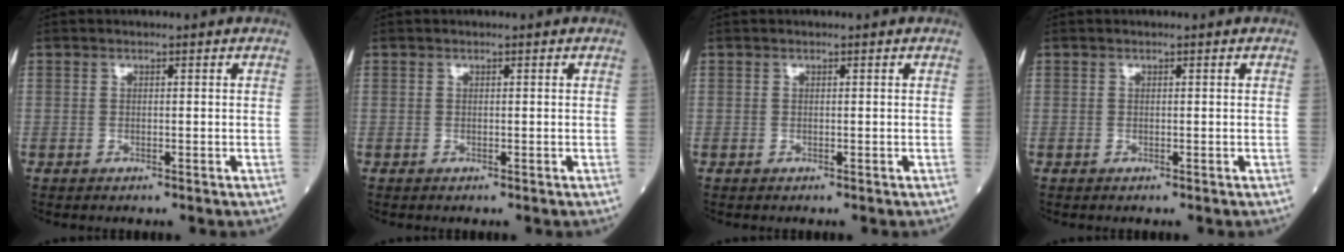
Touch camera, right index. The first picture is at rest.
{"total": 0.0}
{"total": 0.0}
{"total": 0.0}